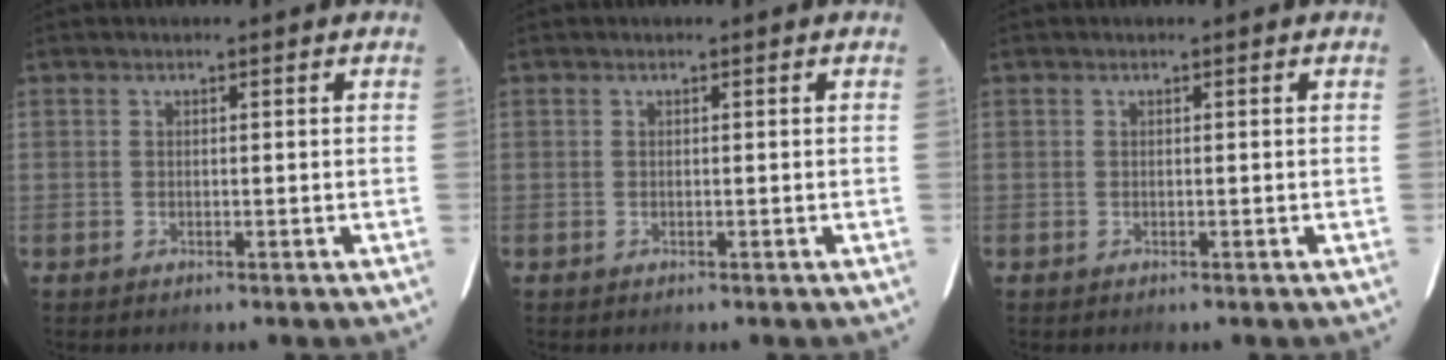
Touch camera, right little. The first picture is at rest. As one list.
[{"total": 0.0}, {"total": 0.0}]